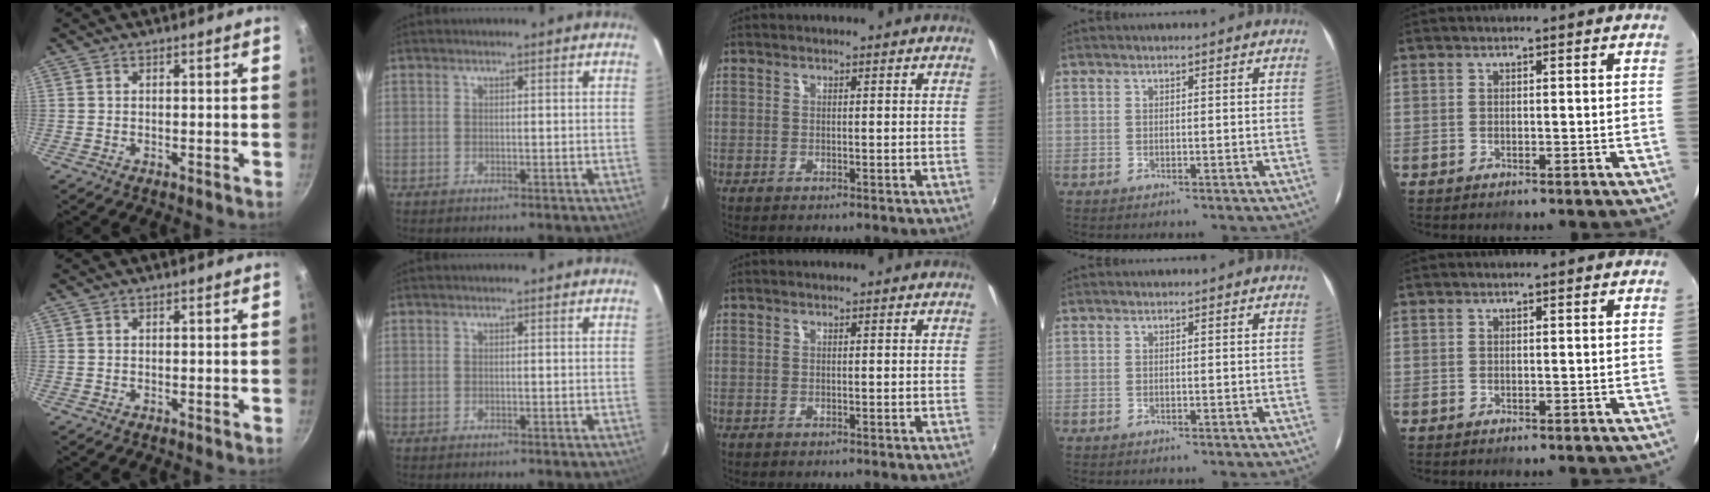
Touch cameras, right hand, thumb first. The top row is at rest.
{}